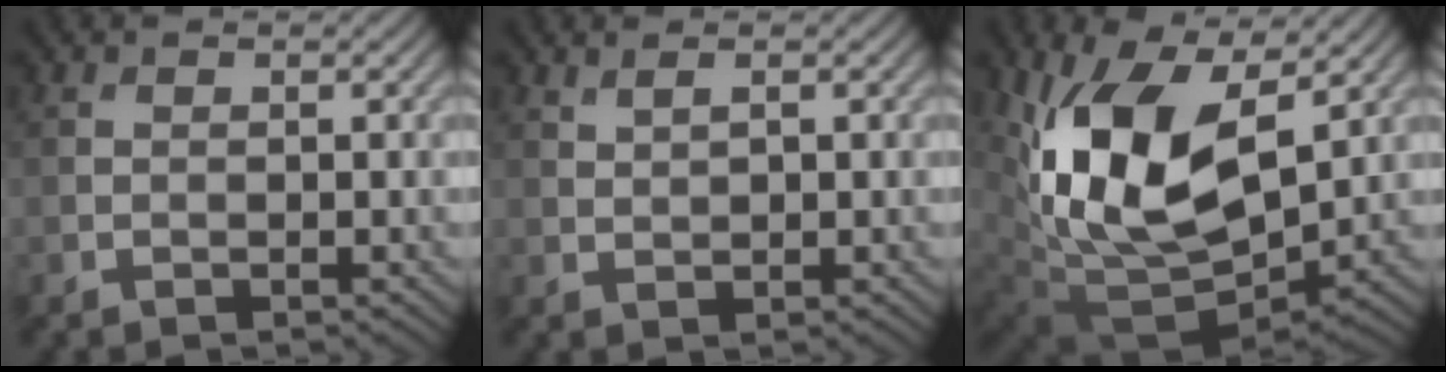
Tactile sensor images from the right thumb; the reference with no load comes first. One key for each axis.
{"total": 1.2, "fx": 0.8, "fy": 0.4, "fz": 0.9, "tx": -0.023, "ty": 0.000, "tz": 0.021}
{"total": 15.3, "fx": 3.6, "fy": 8.5, "fz": 12.2, "tx": -0.261, "ty": -0.013, "tz": 0.077}